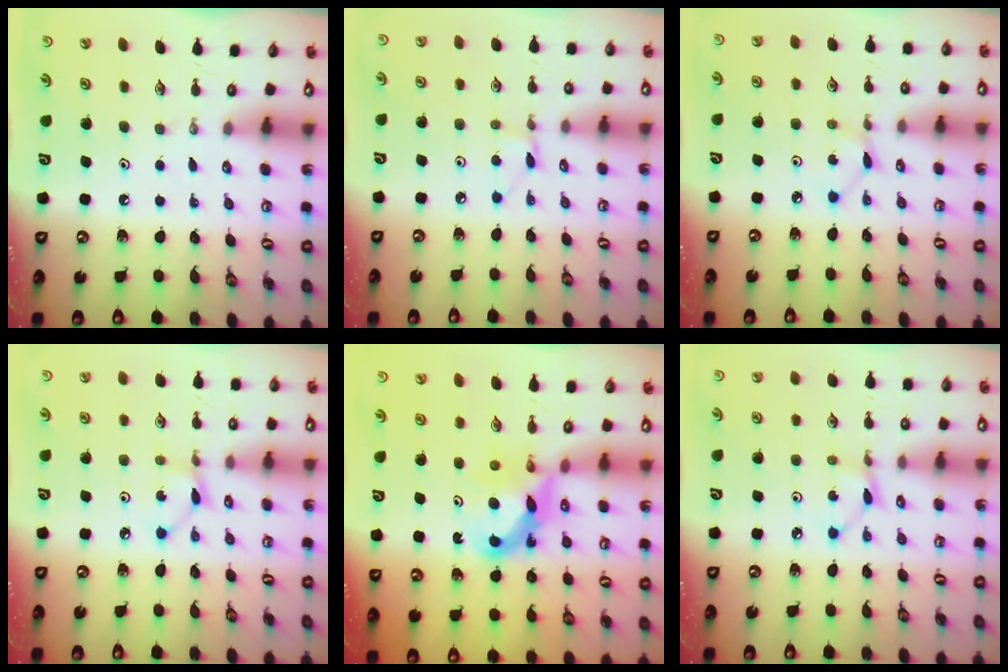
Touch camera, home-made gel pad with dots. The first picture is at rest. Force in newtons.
{"total": 3.3, "press": 3.3, "slide": 0.4}
{"total": 2.0, "press": 2.0, "slide": 0.3}
{"total": 2.2, "press": 2.2, "slide": 0.2}
{"total": 7.6, "press": 7.6, "slide": 0.6}
{"total": 2.5, "press": 2.5, "slide": 0.1}